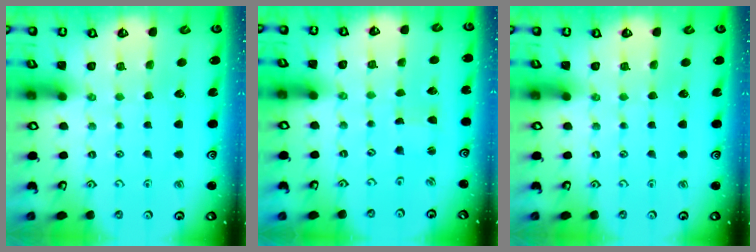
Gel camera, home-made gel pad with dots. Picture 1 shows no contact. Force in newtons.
{"total": 0.0}
{"total": 0.0}